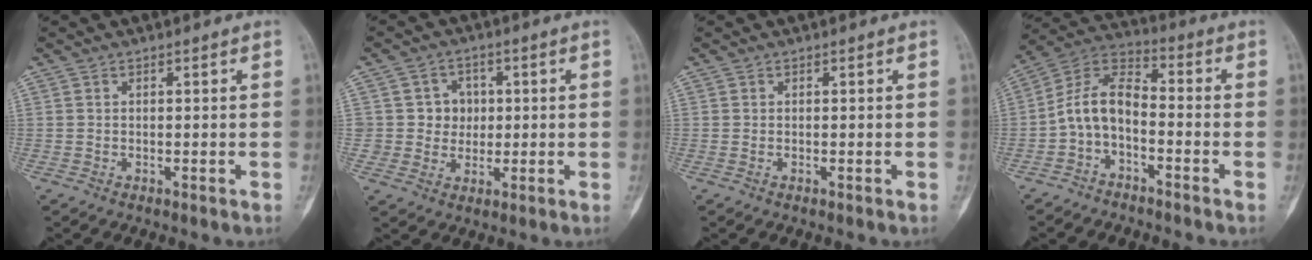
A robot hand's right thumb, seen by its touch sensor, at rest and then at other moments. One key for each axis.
{"total": 5.9, "fx": 0.6, "fy": 5.8, "fz": 0.9, "tx": 0.030, "ty": 0.011, "tz": 0.004}
{"total": 0.0}
{"total": 8.7, "fx": -3.1, "fy": 4.7, "fz": 6.6, "tx": -0.122, "ty": 0.062, "tz": -0.075}